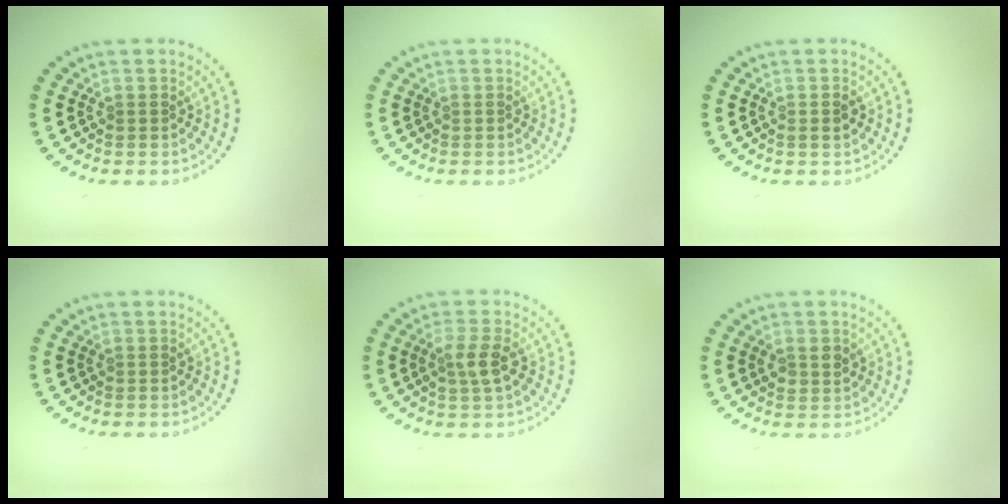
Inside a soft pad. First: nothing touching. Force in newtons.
{"total": 0.0}
{"total": 1.0, "press": 0.9, "slide": 0.3}
{"total": 0.0}
{"total": 2.4, "press": 2.3, "slide": 0.6}
{"total": 1.5, "press": 1.5, "slide": 0.4}